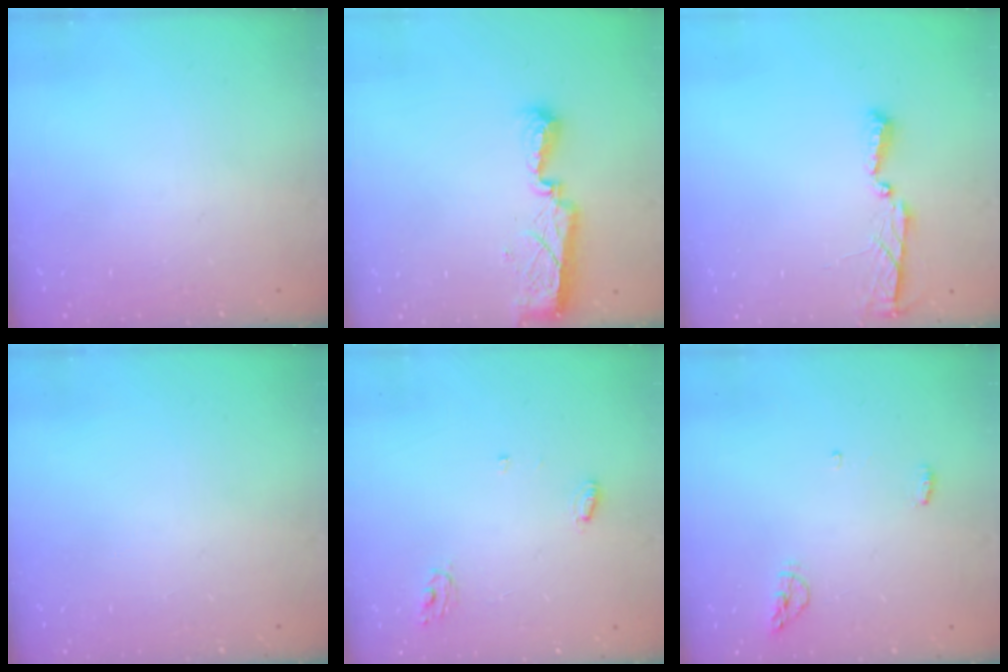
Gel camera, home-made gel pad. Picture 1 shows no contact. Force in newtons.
{"total": 8.2, "press": 8.2, "slide": 0.4}
{"total": 4.0, "press": 4.0, "slide": 0.5}
{"total": 0.0}
{"total": 5.1, "press": 5.1, "slide": 0.4}
{"total": 4.1, "press": 3.9, "slide": 1.3}